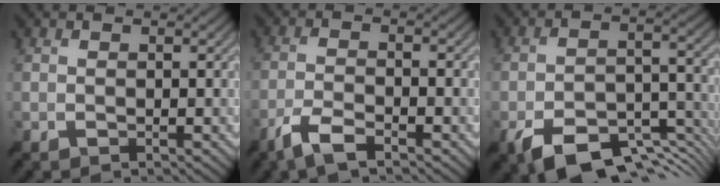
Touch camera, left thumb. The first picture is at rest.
{"total": 4.6, "force": [-3.1, 0.9, 3.3], "torque": [-0.072, -0.001, -0.071]}
{"total": 11.3, "force": [-7.4, 4.1, 7.4], "torque": [-0.129, -0.007, -0.136]}